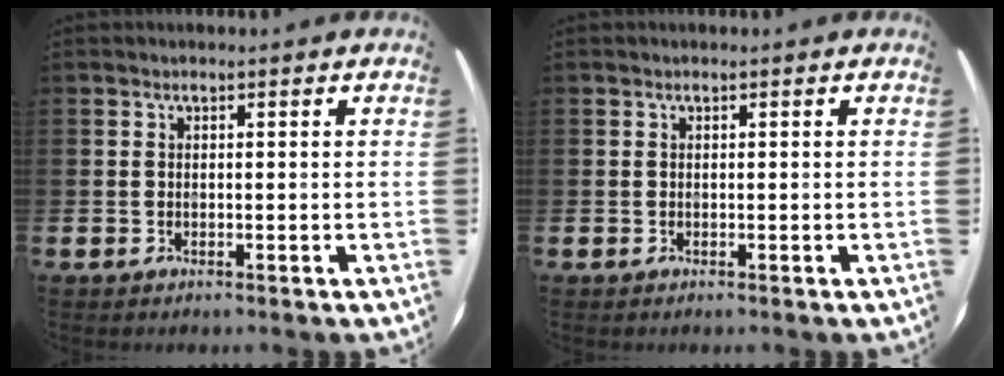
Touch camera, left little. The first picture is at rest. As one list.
[{"total": 0.0}]